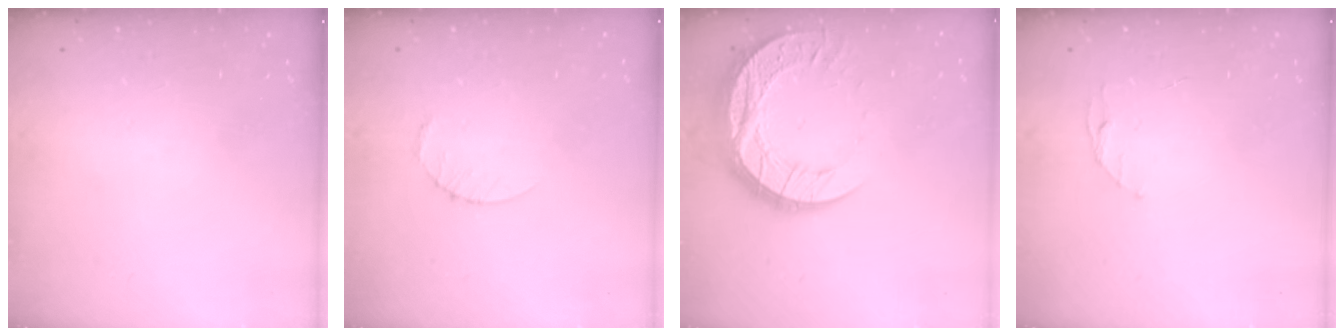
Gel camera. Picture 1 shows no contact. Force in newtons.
{"total": 2.5, "press": 2.5, "slide": 0.3}
{"total": 18.4, "press": 18.4, "slide": 1.6}
{"total": 4.4, "press": 4.4, "slide": 0.5}